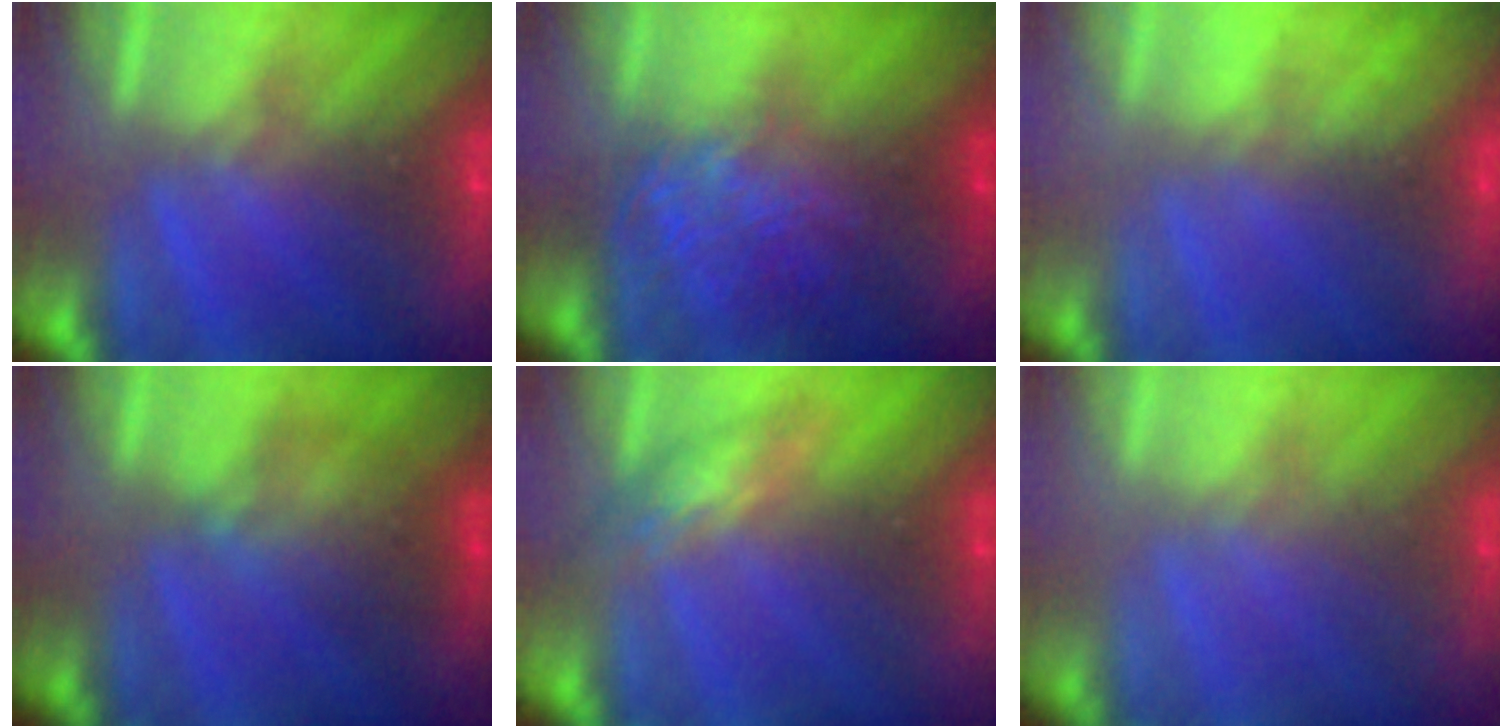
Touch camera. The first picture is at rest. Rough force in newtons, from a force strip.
{"total": 7.3}
{"total": 7.5}
{"total": 2.4}
{"total": 2.5}
{"total": 2.4}